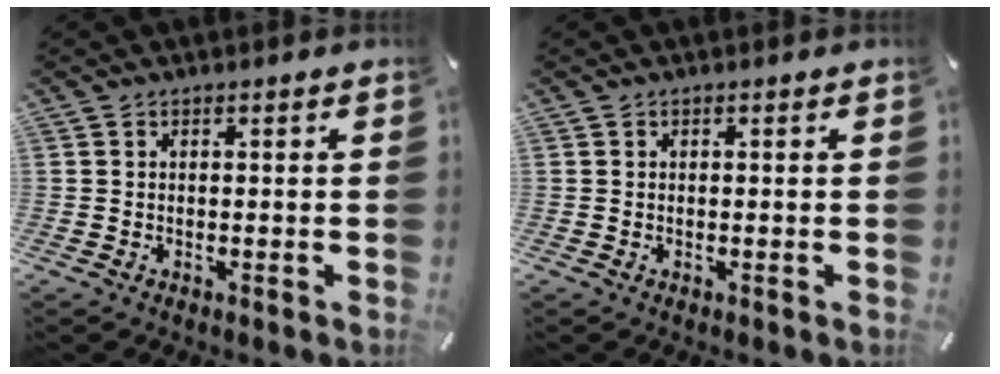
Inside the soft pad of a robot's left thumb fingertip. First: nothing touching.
{"total": 0.0}